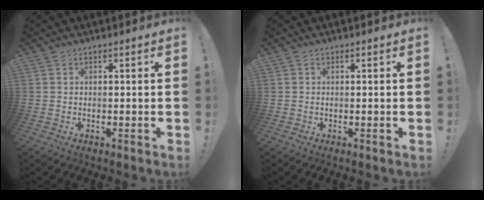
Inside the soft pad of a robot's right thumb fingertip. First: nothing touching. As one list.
[{"total": 0.0}]